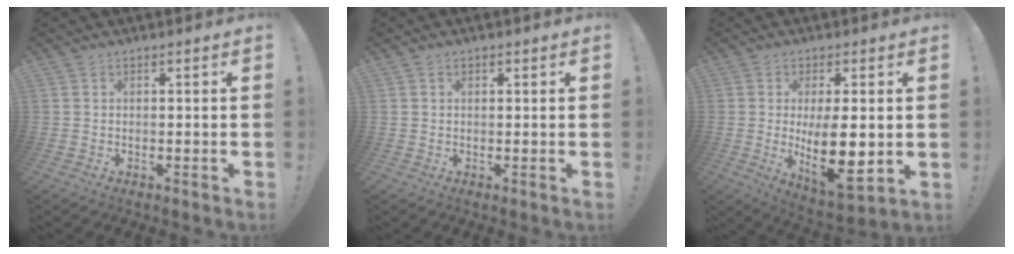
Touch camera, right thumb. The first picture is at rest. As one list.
[{"total": 0.6, "force": [0.3, 0.5, 0.3], "torque": [-0.001, 0.000, 0.005]}, {"total": 14.9, "force": [-0.3, 6.2, 13.5], "torque": [-0.225, -0.019, 0.003]}]